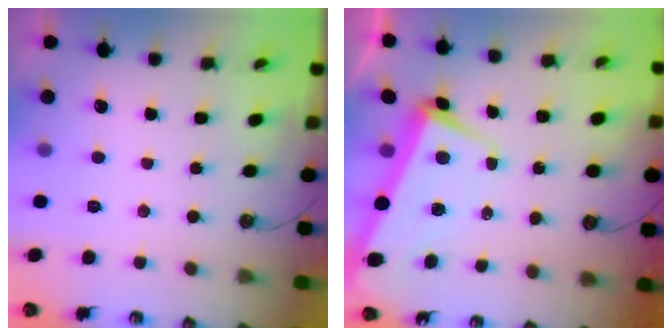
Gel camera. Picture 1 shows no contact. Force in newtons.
{"total": 2.1, "press": 0.4, "slide": 2.0}